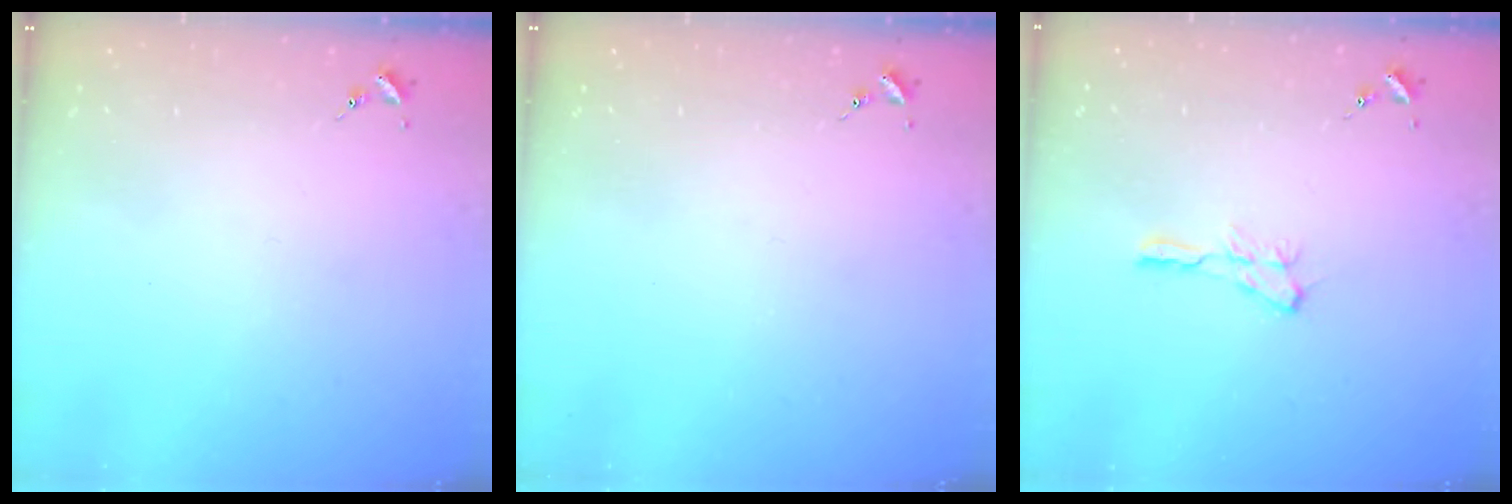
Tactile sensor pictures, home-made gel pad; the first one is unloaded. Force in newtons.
{"total": 0.0}
{"total": 6.7, "press": 6.6, "slide": 0.4}